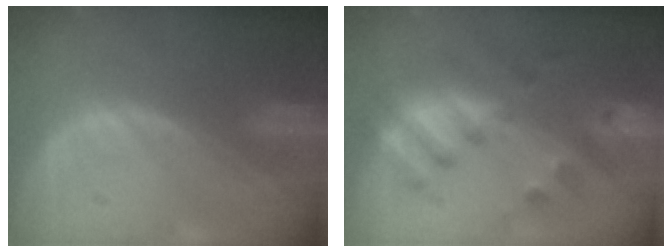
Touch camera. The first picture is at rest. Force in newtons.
{"total": 7.2, "press": 7.0, "slide": 1.4}